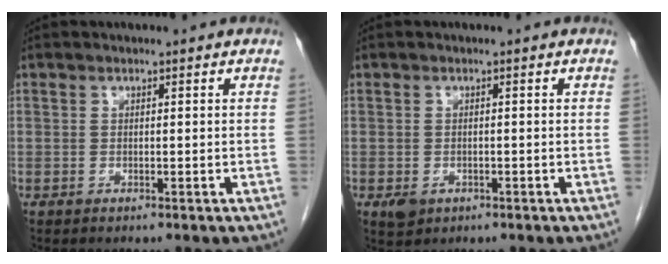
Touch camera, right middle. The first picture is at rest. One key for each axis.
{"total": 2.2, "fx": -1.0, "fy": 1.6, "fz": 1.1, "tx": -0.017, "ty": 0.000, "tz": -0.006}